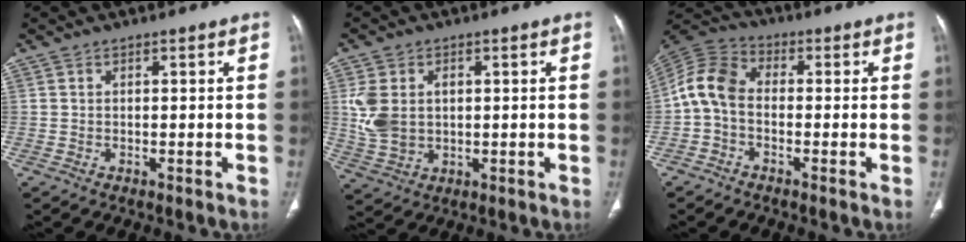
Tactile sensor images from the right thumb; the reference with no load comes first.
{"total": 8.3, "force": [1.2, 6.2, 5.4], "torque": [-0.106, 0.002, 0.035]}
{"total": 8.0, "force": [-1.1, 5.5, 5.8], "torque": [-0.110, 0.025, -0.038]}